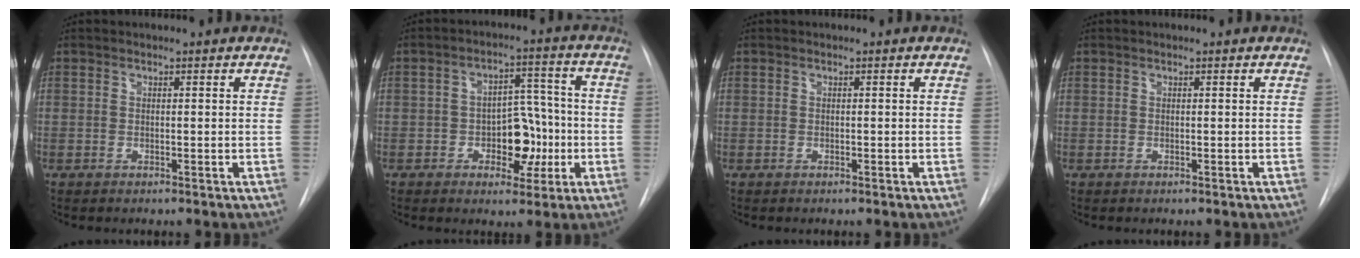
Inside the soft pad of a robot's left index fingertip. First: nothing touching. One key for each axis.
{"total": 8.3, "fx": -2.4, "fy": 4.8, "fz": 6.3, "tx": -0.084, "ty": 0.021, "tz": -0.033}
{"total": 0.0}
{"total": 0.0}